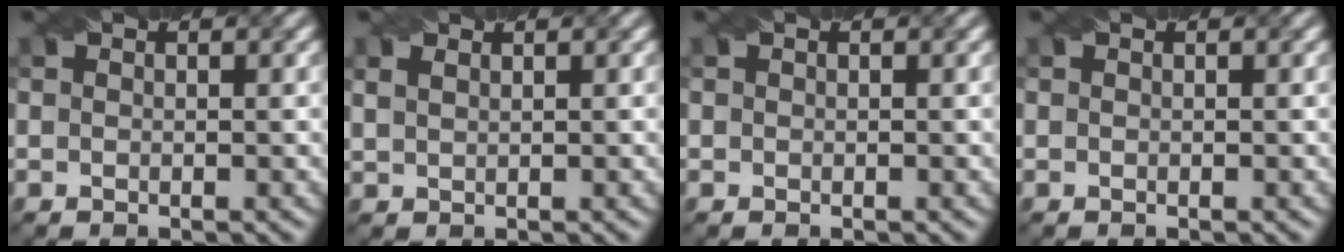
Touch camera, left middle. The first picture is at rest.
{"total": 1.1, "force": [0.9, 0.5, 0.5], "torque": [-0.014, -0.001, 0.021]}
{"total": 0.0}
{"total": 0.0}